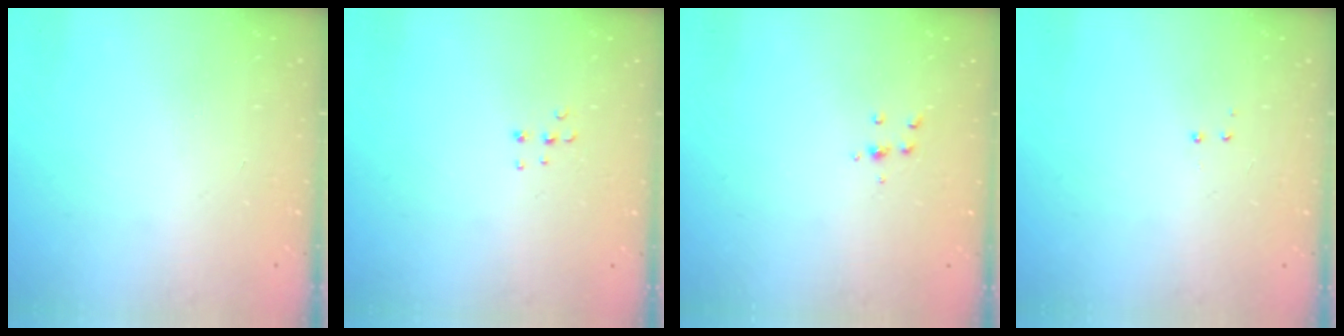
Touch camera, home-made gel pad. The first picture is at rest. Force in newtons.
{"total": 4.4, "press": 4.4, "slide": 0.5}
{"total": 4.1, "press": 4.1, "slide": 0.6}
{"total": 2.9, "press": 2.8, "slide": 0.6}